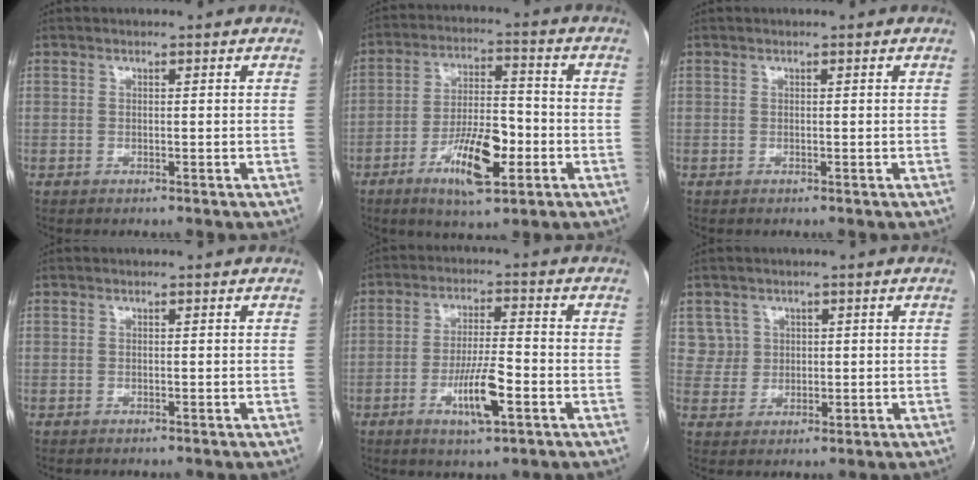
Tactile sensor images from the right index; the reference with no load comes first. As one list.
[{"total": 11.4, "force": [-4.6, 3.4, 9.9], "torque": [-0.181, 0.001, -0.075]}, {"total": 0.0}, {"total": 0.0}, {"total": 8.3, "force": [-3.2, 1.3, 7.5], "torque": [-0.141, -0.005, -0.053]}, {"total": 4.2, "force": [1.7, 3.8, -0.2], "torque": [0.017, 0.007, 0.034]}]